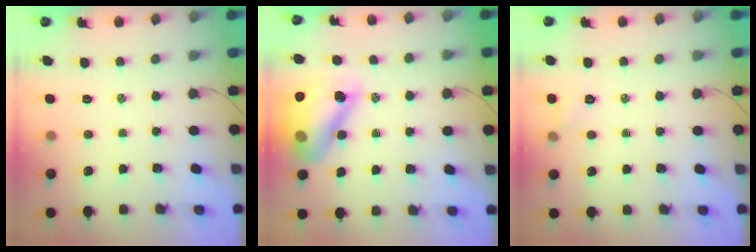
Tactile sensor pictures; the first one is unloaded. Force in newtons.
{"total": 15.5, "press": 14.9, "slide": 4.1}
{"total": 4.1, "press": 3.9, "slide": 1.3}